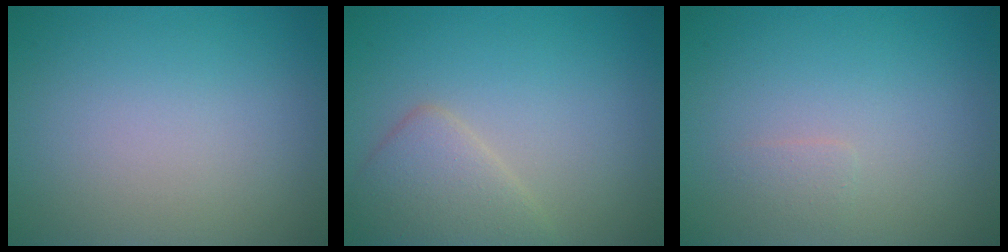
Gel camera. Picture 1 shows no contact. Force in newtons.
{"total": 3.2, "press": 3.2, "slide": 0.1}
{"total": 0.8, "press": 0.8, "slide": 0.1}